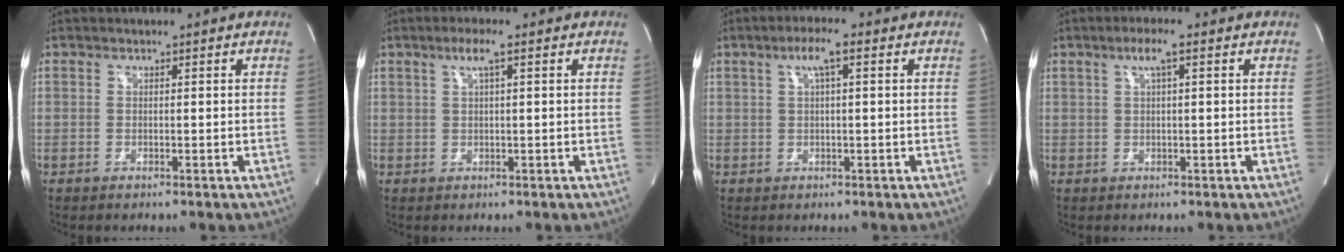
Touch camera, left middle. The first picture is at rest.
{"total": 2.8, "force": [1.5, 0.0, 2.4], "torque": [-0.051, 0.007, 0.026]}
{"total": 3.9, "force": [1.7, 0.3, 3.5], "torque": [-0.065, 0.013, 0.028]}
{"total": 3.1, "force": [1.5, 0.2, 2.7], "torque": [-0.054, 0.009, 0.026]}